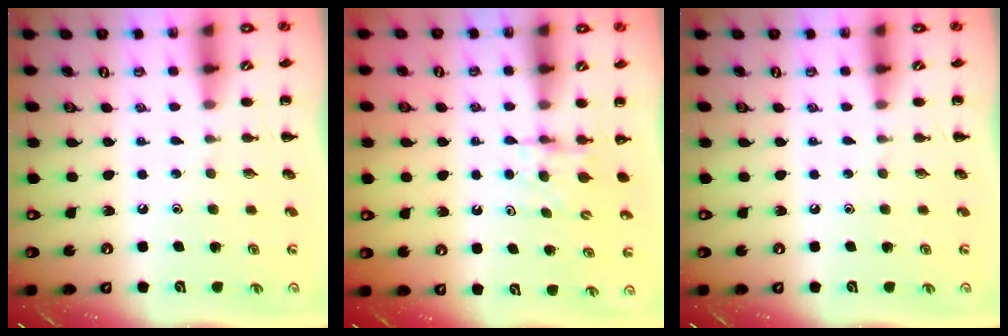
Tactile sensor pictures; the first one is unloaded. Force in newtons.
{"total": 4.7, "press": 4.7, "slide": 0.7}
{"total": 0.0}